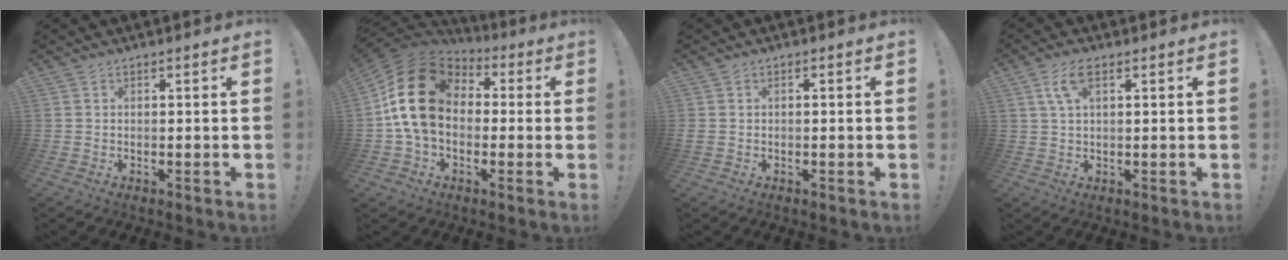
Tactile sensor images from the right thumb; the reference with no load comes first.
{"total": 20.5, "force": [3.1, 14.8, 13.9], "torque": [-0.243, 0.013, 0.062]}
{"total": 0.9, "force": [-0.5, 0.3, 0.6], "torque": [-0.013, 0.003, -0.009]}
{"total": 5.9, "force": [2.5, 2.6, 4.7], "torque": [-0.088, 0.006, 0.045]}